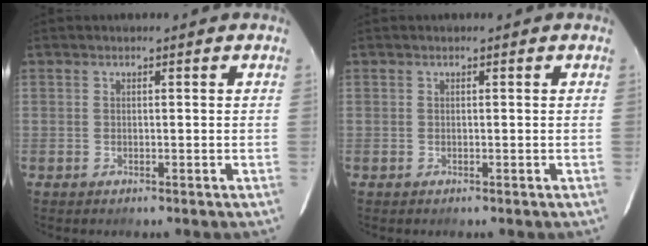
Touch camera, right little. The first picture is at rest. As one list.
[{"total": 0.0}]